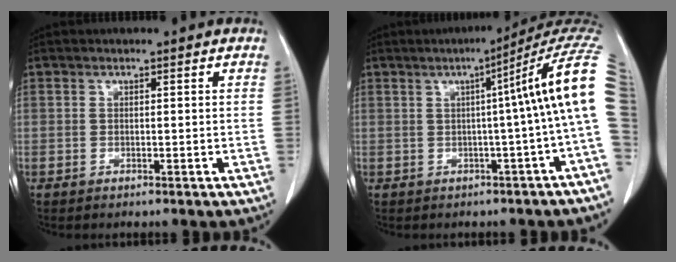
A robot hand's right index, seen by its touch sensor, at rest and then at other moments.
{"total": 10.5, "force": [1.4, -1.7, 10.2], "torque": [-0.111, 0.034, 0.010]}